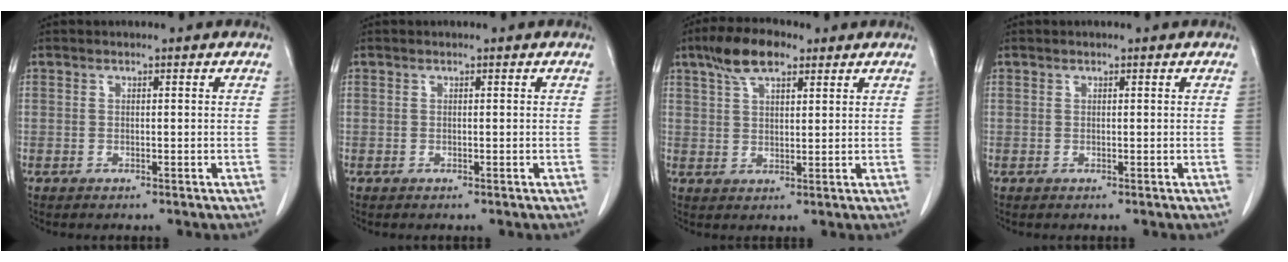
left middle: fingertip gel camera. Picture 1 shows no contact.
{"total": 0.0}
{"total": 7.2, "force": [4.7, 2.8, 4.8], "torque": [-0.095, 0.017, 0.085]}
{"total": 0.0}